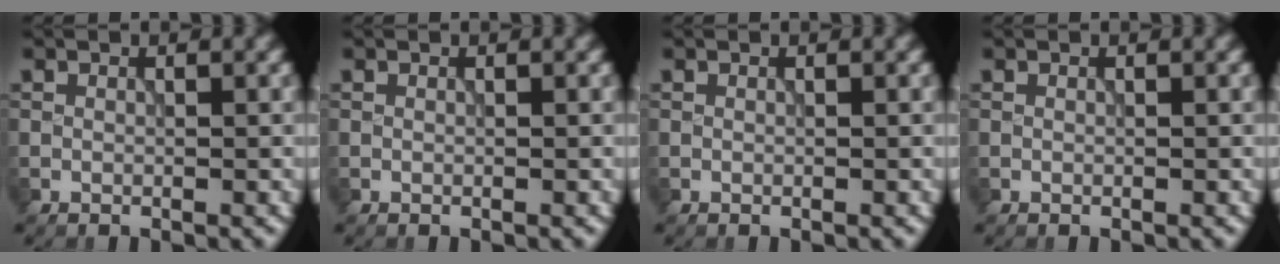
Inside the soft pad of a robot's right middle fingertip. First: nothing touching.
{"total": 0.0}
{"total": 0.0}
{"total": 0.0}